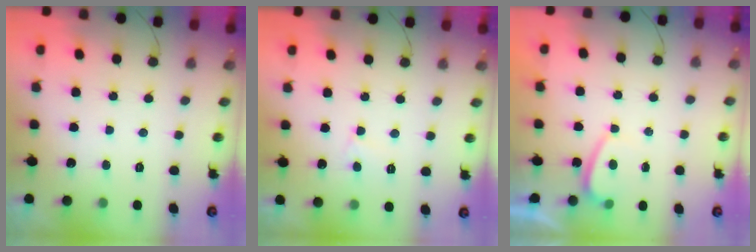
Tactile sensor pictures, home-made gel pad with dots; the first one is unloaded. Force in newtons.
{"total": 3.1, "press": 3.1, "slide": 0.3}
{"total": 1.8, "press": 1.7, "slide": 0.6}